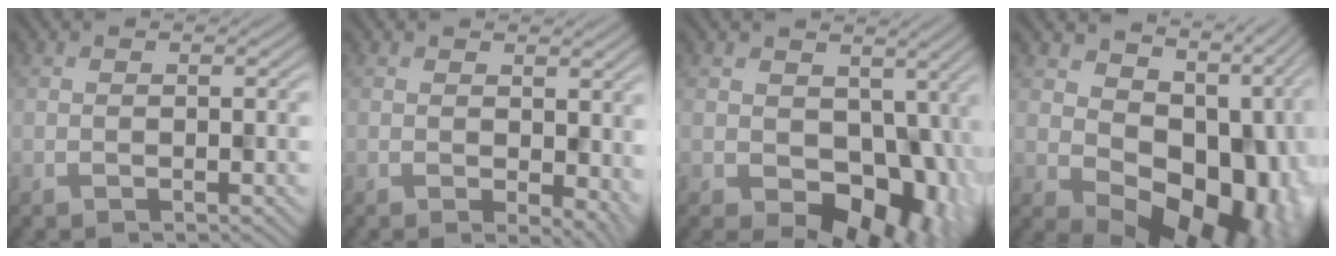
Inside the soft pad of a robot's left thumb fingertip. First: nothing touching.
{"total": 3.7, "force": [-0.6, 2.1, 3.0], "torque": [-0.033, -0.013, 0.010]}
{"total": 9.3, "force": [-1.5, 6.9, 6.1], "torque": [-0.076, -0.031, -0.019]}
{"total": 15.3, "force": [1.6, 11.0, 10.5], "torque": [-0.124, -0.042, 0.065]}